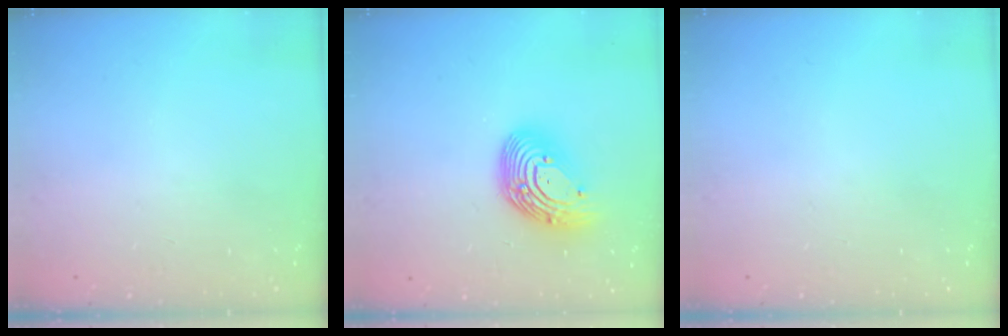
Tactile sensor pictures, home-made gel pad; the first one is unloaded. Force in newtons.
{"total": 15.0, "press": 14.9, "slide": 1.5}
{"total": 0.0}